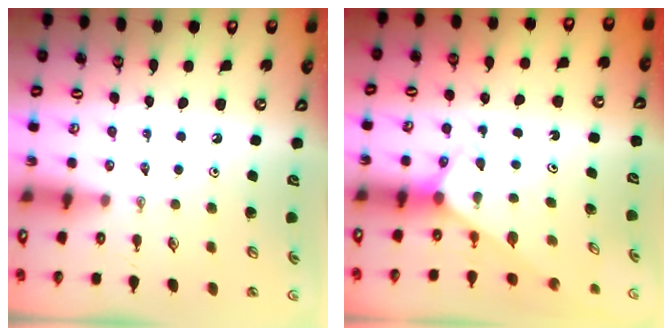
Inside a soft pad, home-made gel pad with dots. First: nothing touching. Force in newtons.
{"total": 2.6, "press": 2.6, "slide": 0.2}